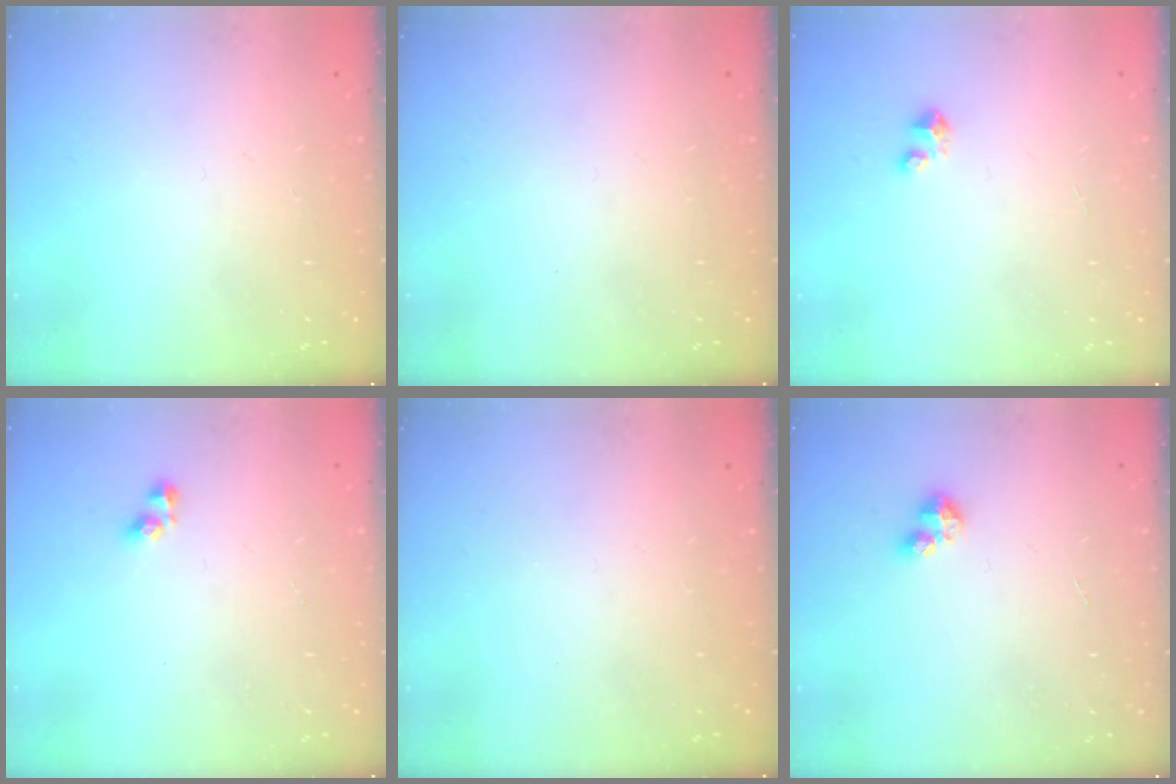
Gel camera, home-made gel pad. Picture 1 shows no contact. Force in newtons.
{"total": 0.0}
{"total": 2.1, "press": 2.1, "slide": 0.1}
{"total": 2.5, "press": 2.5, "slide": 0.1}
{"total": 0.0}
{"total": 2.8, "press": 2.8, "slide": 0.2}